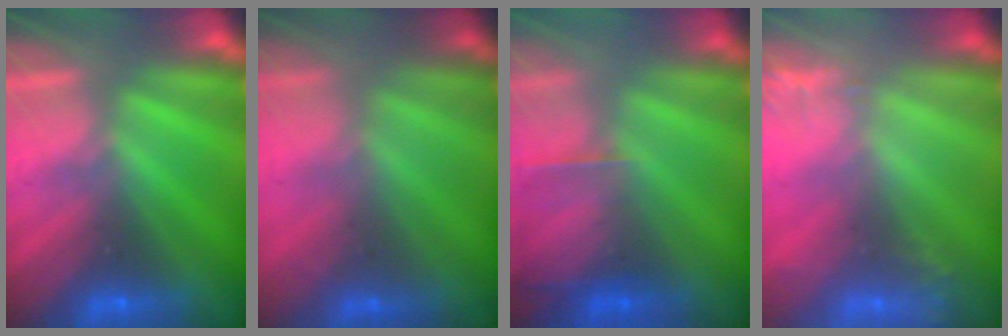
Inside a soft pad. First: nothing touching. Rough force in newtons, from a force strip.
{"total": 1.6}
{"total": 2.2}
{"total": 2.5}